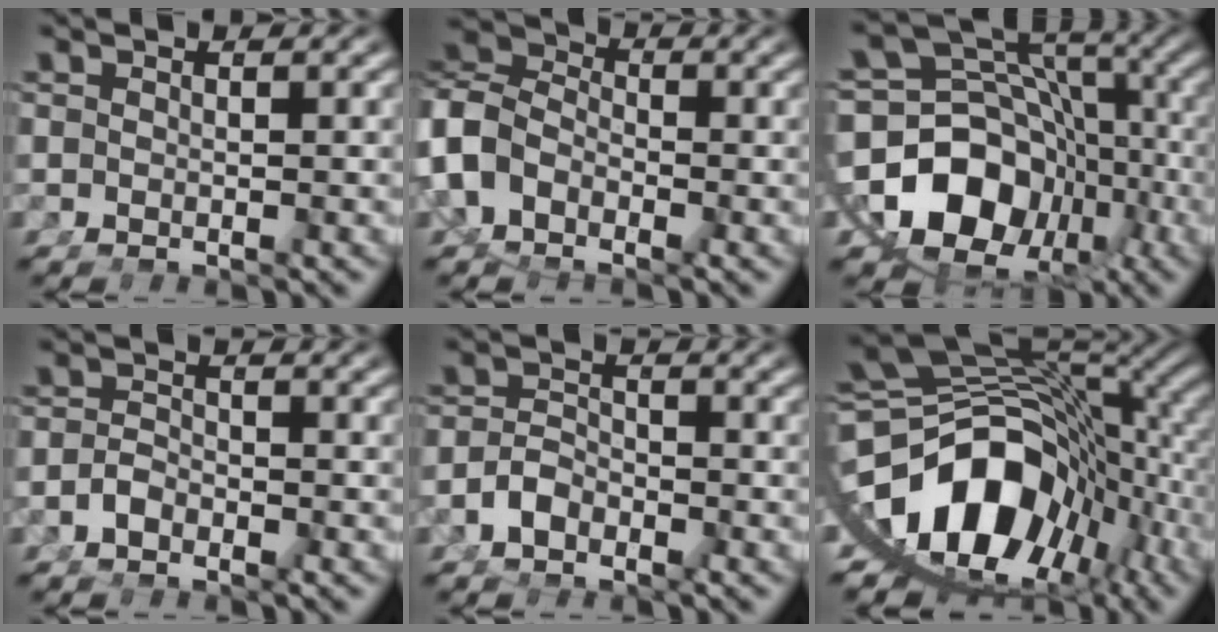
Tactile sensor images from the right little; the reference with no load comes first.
{"total": 9.7, "force": [-0.8, 8.6, 4.3], "torque": [-0.116, -0.018, -0.022]}
{"total": 18.7, "force": [-4.2, 14.9, 10.5], "torque": [-0.197, -0.061, -0.052]}
{"total": 1.8, "force": [-1.6, 0.6, 0.7], "torque": [-0.015, -0.009, -0.023]}
{"total": 3.0, "force": [-1.9, 1.8, 1.4], "torque": [-0.022, -0.007, -0.030]}
{"total": 22.3, "force": [-4.0, 15.9, 15.2], "torque": [-0.270, -0.057, -0.046]}